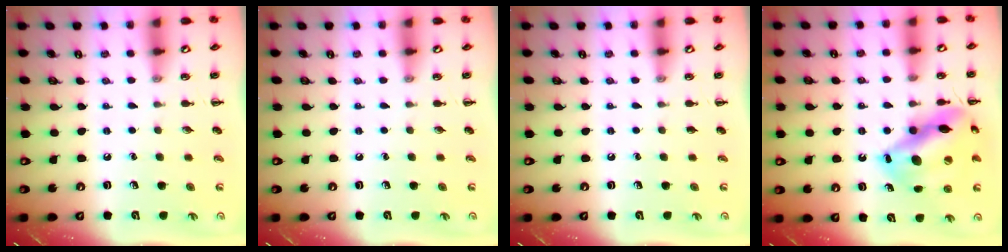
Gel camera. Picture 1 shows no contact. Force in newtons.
{"total": 0.0}
{"total": 0.0}
{"total": 16.9, "press": 16.8, "slide": 1.8}